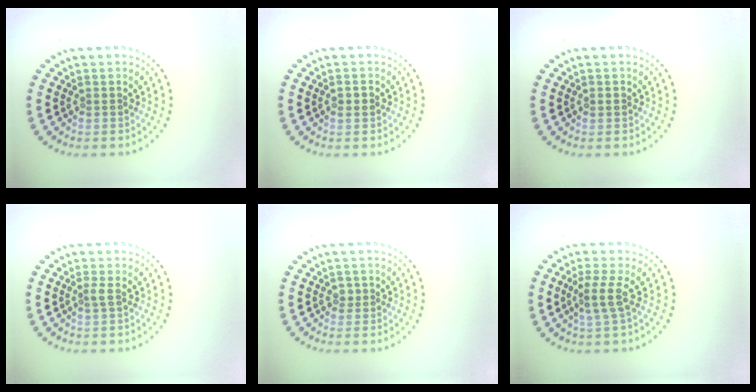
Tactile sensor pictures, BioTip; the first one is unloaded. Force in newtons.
{"total": 1.1, "press": 1.1, "slide": 0.2}
{"total": 0.9, "press": 0.9, "slide": 0.0}
{"total": 0.8, "press": 0.6, "slide": 0.6}
{"total": 0.8, "press": 0.6, "slide": 0.4}
{"total": 2.2, "press": 1.7, "slide": 1.5}